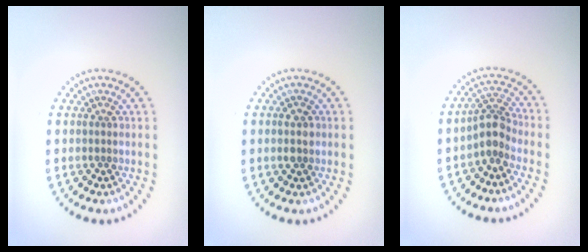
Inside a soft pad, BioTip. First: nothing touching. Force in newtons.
{"total": 1.8, "press": 1.8, "slide": 0.0}
{"total": 2.7, "press": 2.0, "slide": 1.8}